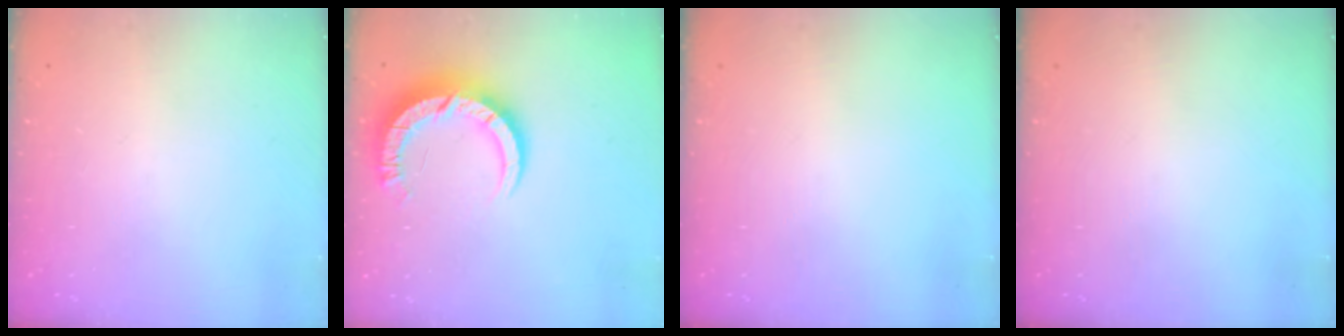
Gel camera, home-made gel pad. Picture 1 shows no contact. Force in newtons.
{"total": 10.0, "press": 10.0, "slide": 1.1}
{"total": 0.0}
{"total": 0.0}